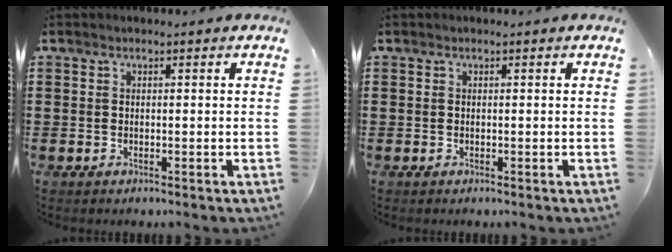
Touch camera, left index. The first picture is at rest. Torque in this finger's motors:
{"motor_torque": [0.00, 0.00, 0.00, 0.00]}